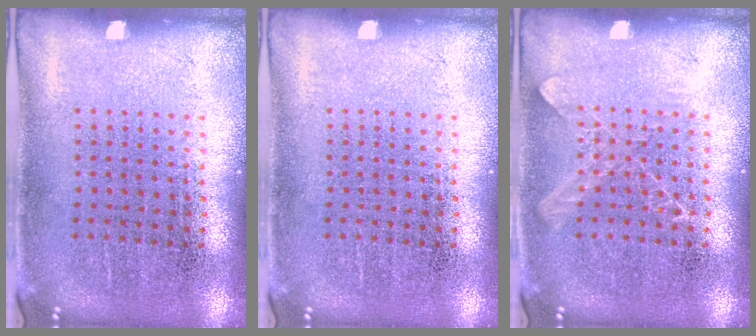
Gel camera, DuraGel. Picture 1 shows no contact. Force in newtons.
{"total": 0.0}
{"total": 1.0, "press": 1.0, "slide": 0.3}